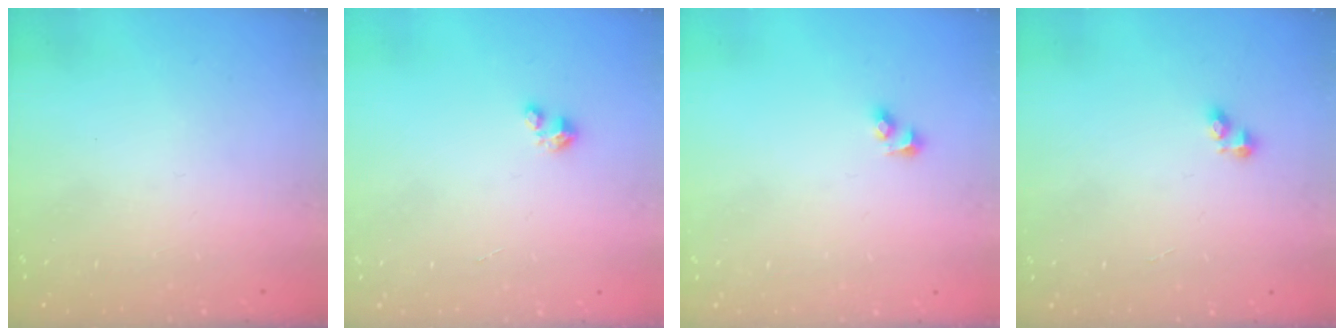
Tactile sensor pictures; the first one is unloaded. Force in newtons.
{"total": 1.5, "press": 1.5, "slide": 0.1}
{"total": 2.7, "press": 2.4, "slide": 1.1}
{"total": 2.6, "press": 2.6, "slide": 0.4}